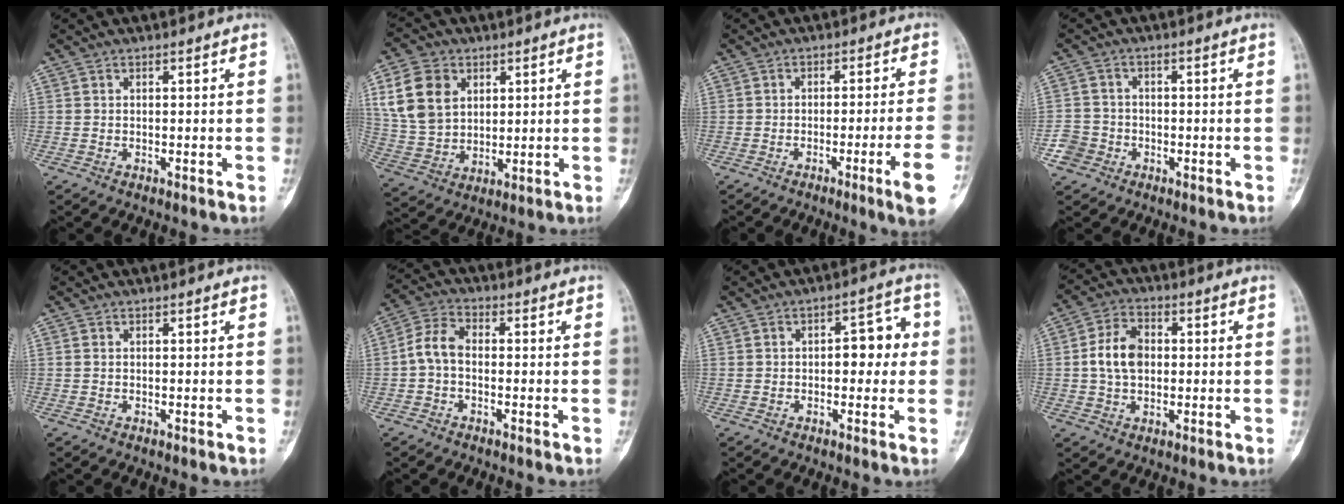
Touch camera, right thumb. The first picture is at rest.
{"total": 12.6, "force": [4.4, 9.5, 7.1], "torque": [-0.117, -0.008, 0.091]}
{"total": 8.4, "force": [-3.6, -0.7, 7.5], "torque": [-0.111, 0.006, -0.052]}
{"total": 4.0, "force": [-1.9, 3.5, 0.4], "torque": [0.010, 0.017, -0.039]}
{"total": 0.0}
{"total": 5.8, "force": [-0.8, 3.7, 4.4], "torque": [-0.083, 0.019, -0.028]}
{"total": 6.8, "force": [0.2, 3.9, 5.6], "torque": [-0.041, 0.023, -0.001]}
{"total": 8.2, "force": [0.4, 5.8, 5.9], "torque": [-0.097, 0.014, 0.003]}